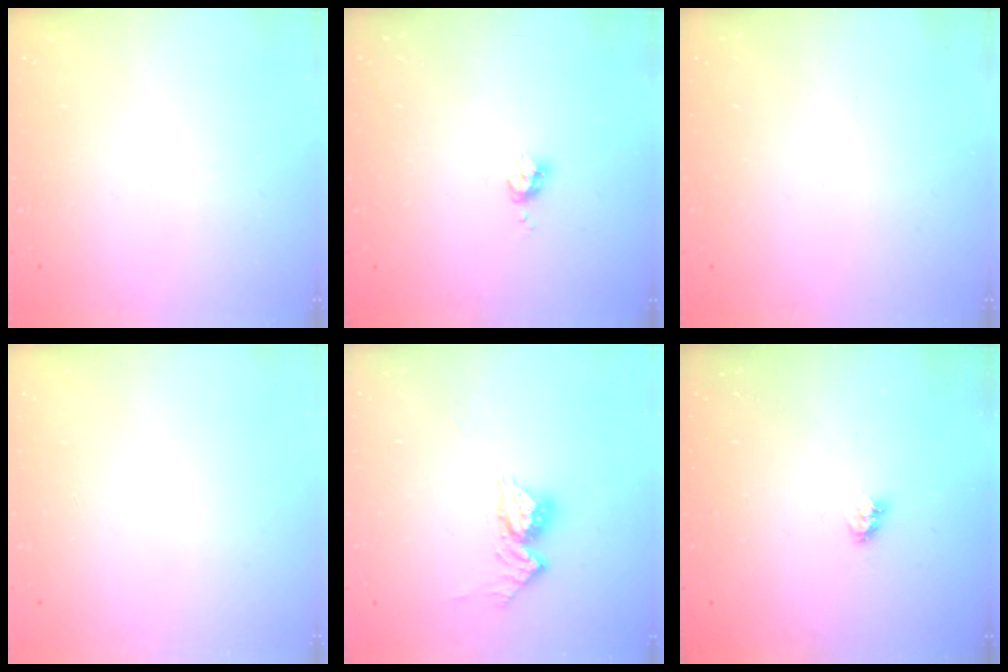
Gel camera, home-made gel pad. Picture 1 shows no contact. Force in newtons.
{"total": 4.0, "press": 3.9, "slide": 0.6}
{"total": 0.0}
{"total": 0.0}
{"total": 9.9, "press": 9.8, "slide": 0.9}
{"total": 3.4, "press": 3.4, "slide": 0.4}